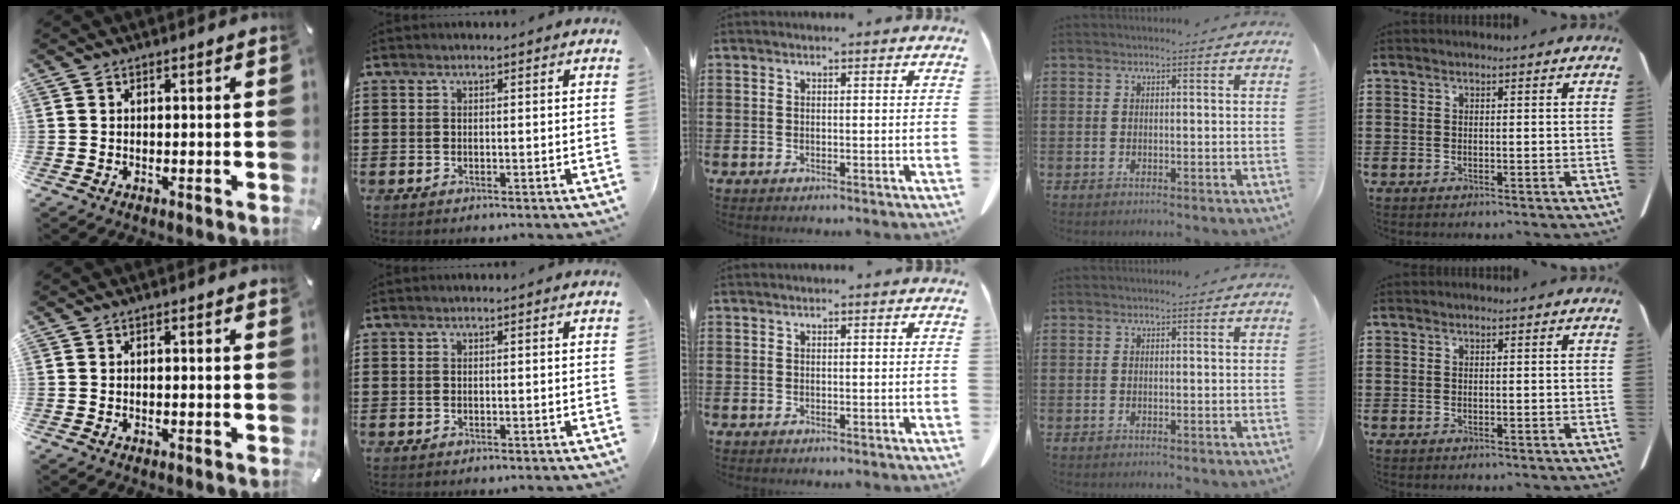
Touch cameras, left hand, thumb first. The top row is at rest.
{}